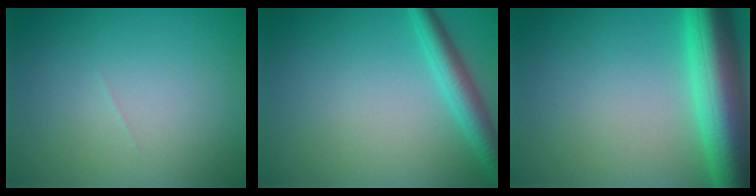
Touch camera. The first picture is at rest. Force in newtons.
{"total": 3.0, "press": 3.0, "slide": 0.1}
{"total": 8.7, "press": 8.7, "slide": 0.3}